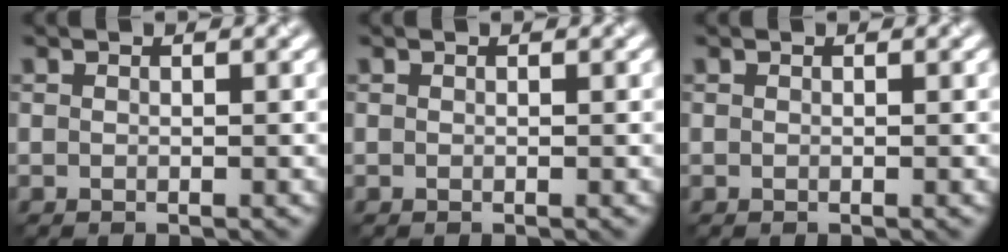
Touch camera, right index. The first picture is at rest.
{"total": 0.0}
{"total": 0.0}